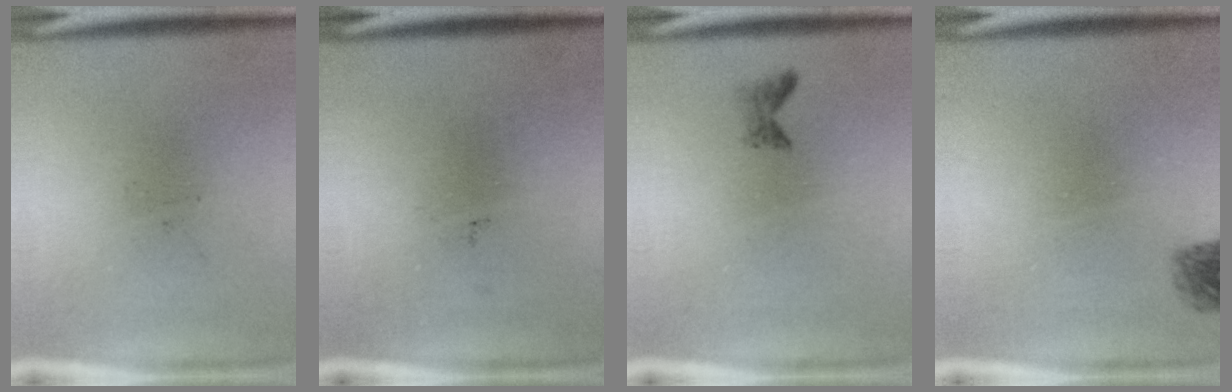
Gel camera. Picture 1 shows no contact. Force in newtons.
{"total": 0.0}
{"total": 0.9}
{"total": 1.6}